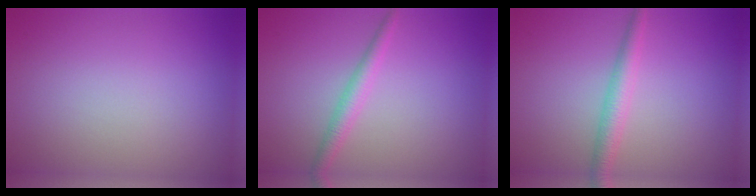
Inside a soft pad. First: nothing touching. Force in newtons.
{"total": 2.2, "press": 2.1, "slide": 0.0}
{"total": 2.6, "press": 2.6, "slide": 0.1}